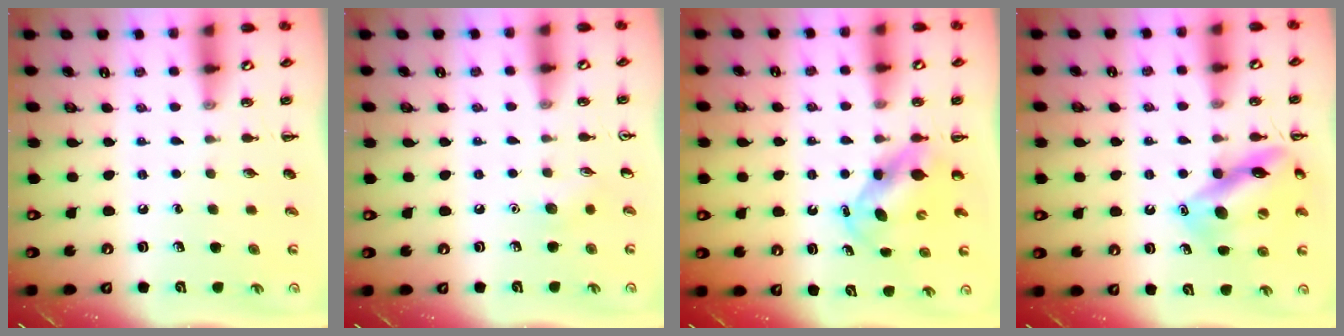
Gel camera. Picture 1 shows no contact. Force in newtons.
{"total": 4.5, "press": 4.3, "slide": 1.2}
{"total": 5.7, "press": 5.7, "slide": 0.8}
{"total": 14.5, "press": 14.4, "slide": 1.3}